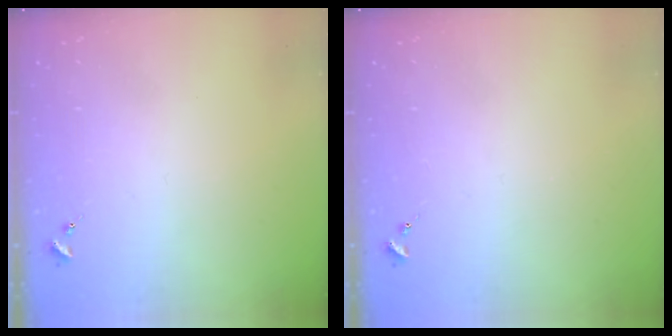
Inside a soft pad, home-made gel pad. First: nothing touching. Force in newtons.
{"total": 0.0}